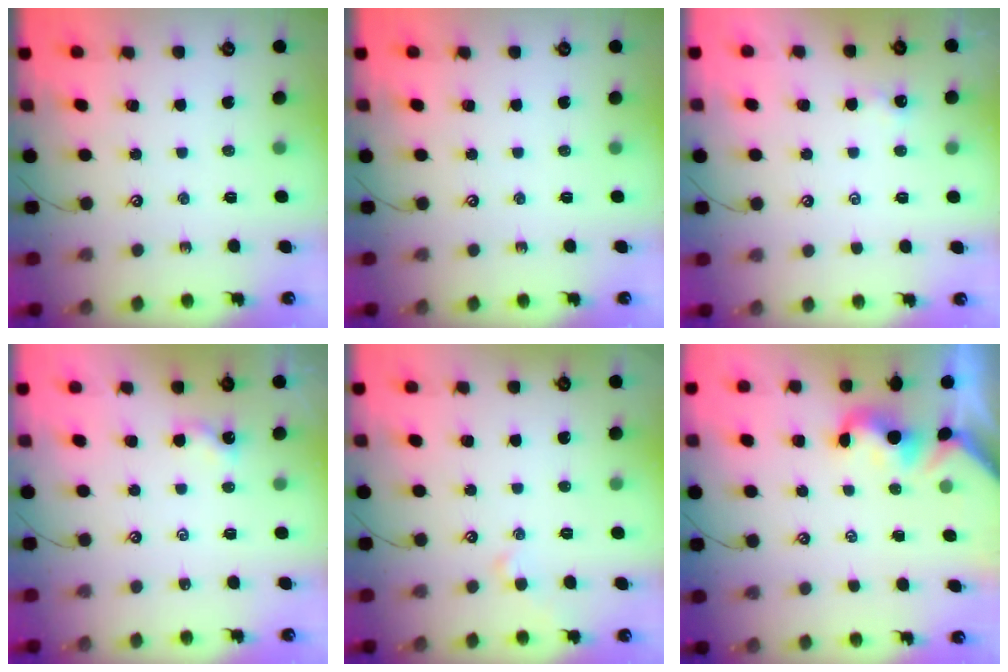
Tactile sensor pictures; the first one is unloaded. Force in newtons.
{"total": 0.0}
{"total": 2.0, "press": 2.0, "slide": 0.2}
{"total": 0.6, "press": 0.5, "slide": 0.2}
{"total": 1.9, "press": 1.8, "slide": 0.4}
{"total": 1.6, "press": 1.5, "slide": 0.4}